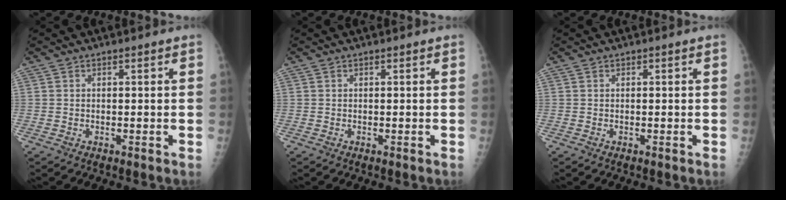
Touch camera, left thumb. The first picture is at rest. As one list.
[{"total": 0.0}, {"total": 0.0}]